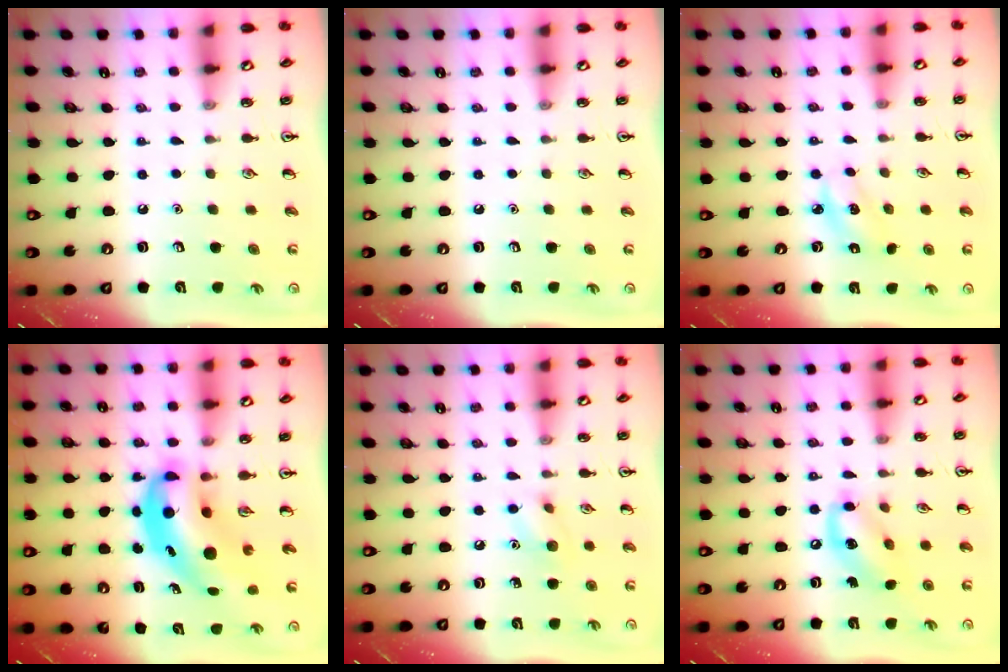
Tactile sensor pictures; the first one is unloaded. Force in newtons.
{"total": 0.0}
{"total": 3.0, "press": 3.0, "slide": 0.5}
{"total": 10.3, "press": 9.8, "slide": 3.2}
{"total": 7.7, "press": 7.5, "slide": 1.8}
{"total": 10.7, "press": 10.5, "slide": 2.1}